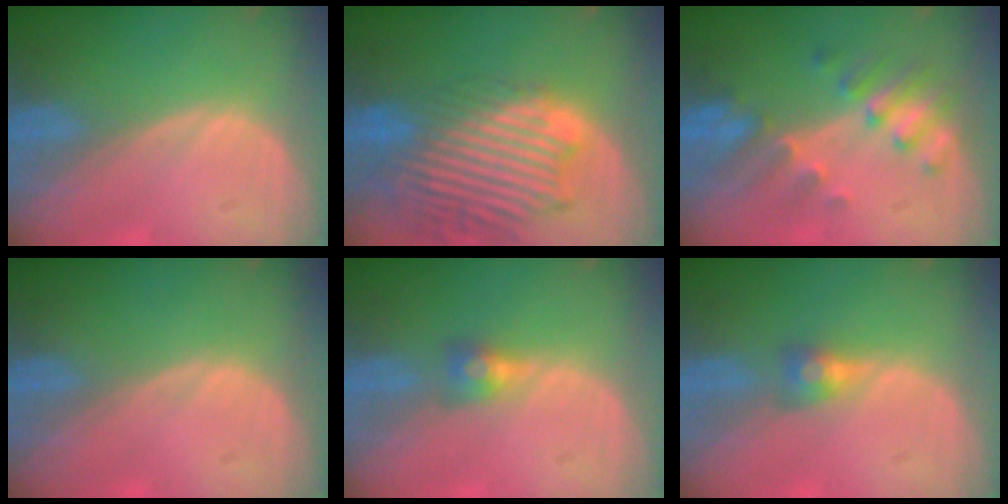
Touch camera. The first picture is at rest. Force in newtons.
{"total": 13.9, "press": 11.7, "slide": 7.4}
{"total": 7.7, "press": 6.8, "slide": 3.5}
{"total": 0.0}
{"total": 2.8, "press": 2.5, "slide": 1.3}
{"total": 2.9, "press": 2.5, "slide": 1.5}